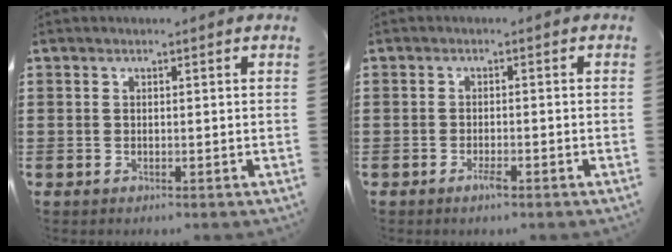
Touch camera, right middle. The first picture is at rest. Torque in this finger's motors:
{"motor_torque": [0.23, -0.17, 0.03, 0.05]}